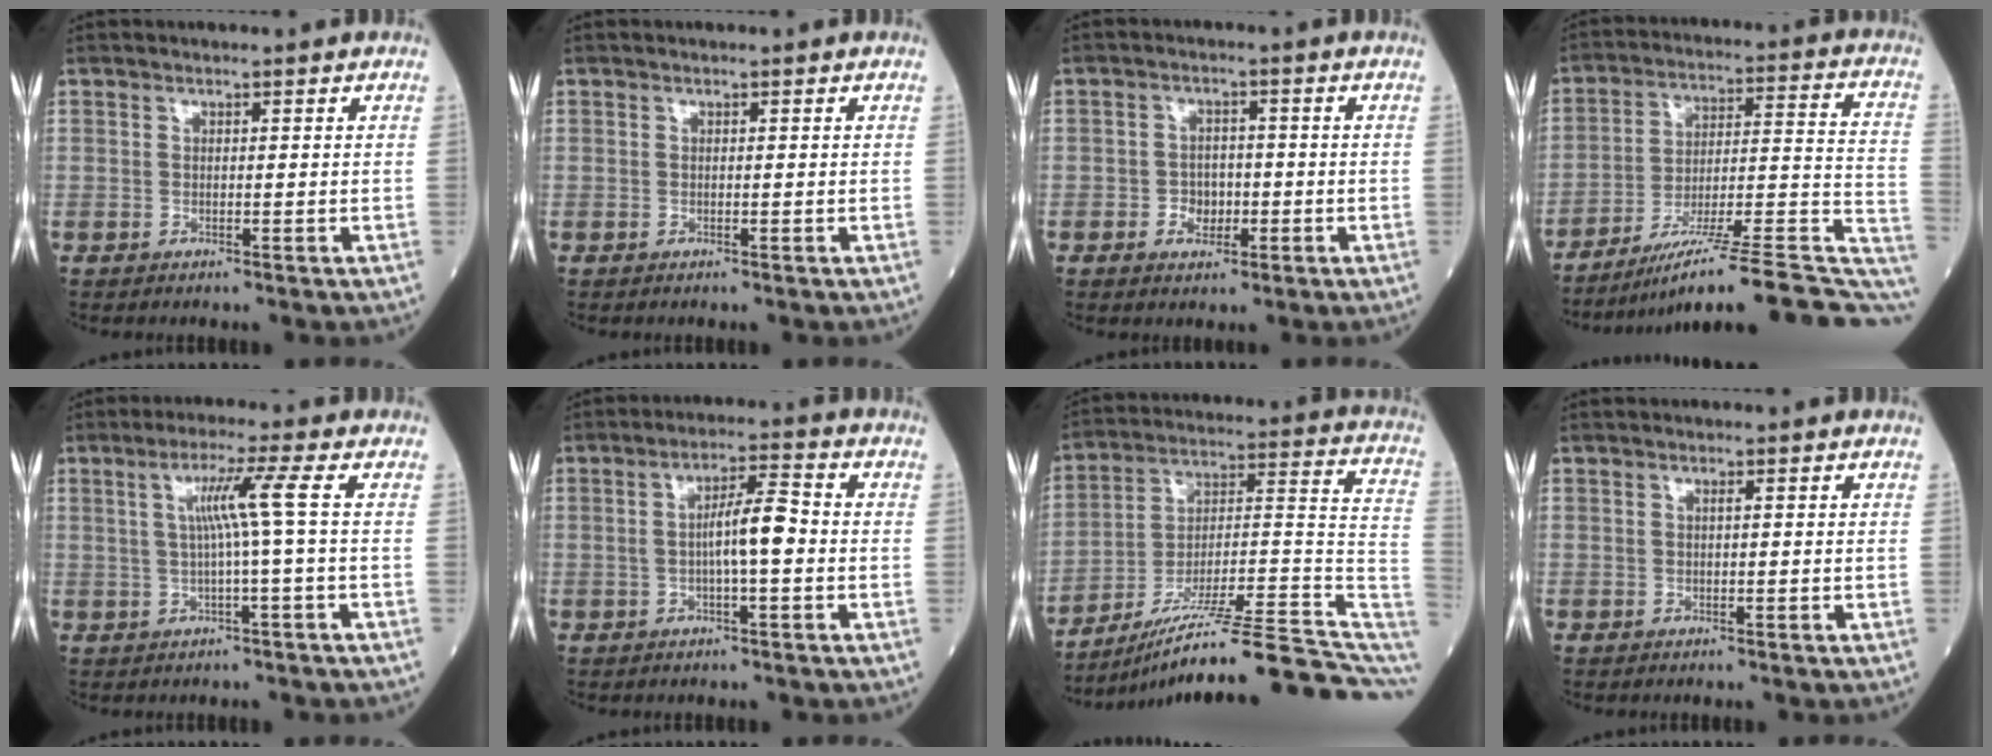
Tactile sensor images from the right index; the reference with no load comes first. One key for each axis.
{"total": 0.0}
{"total": 3.4, "fx": -1.0, "fy": 2.6, "fz": 1.9, "tx": -0.021, "ty": 0.007, "tz": -0.014}
{"total": 23.4, "fx": -17.6, "fy": 1.9, "fz": 15.4, "tx": -0.152, "ty": 0.017, "tz": -0.262}
{"total": 5.3, "fx": 0.6, "fy": -1.6, "fz": 5.0, "tx": -0.095, "ty": 0.007, "tz": 0.015}
{"total": 6.1, "fx": -0.5, "fy": 0.6, "fz": 6.0, "tx": -0.103, "ty": 0.013, "tz": -0.012}
{"total": 23.9, "fx": -18.3, "fy": 0.8, "fz": 15.4, "tx": -0.159, "ty": 0.027, "tz": -0.287}
{"total": 0.0}